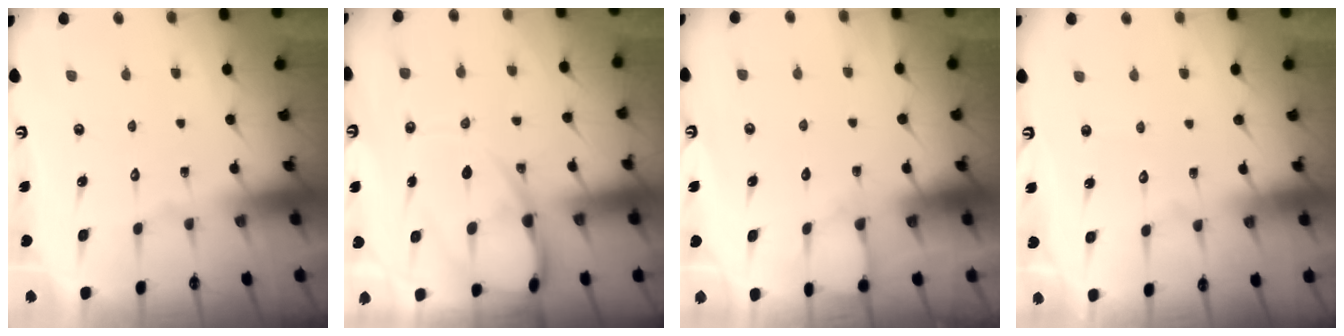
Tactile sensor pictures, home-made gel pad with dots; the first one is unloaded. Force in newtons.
{"total": 12.8, "press": 12.8, "slide": 1.2}
{"total": 5.0, "press": 5.0, "slide": 0.3}
{"total": 2.4, "press": 2.4, "slide": 0.3}